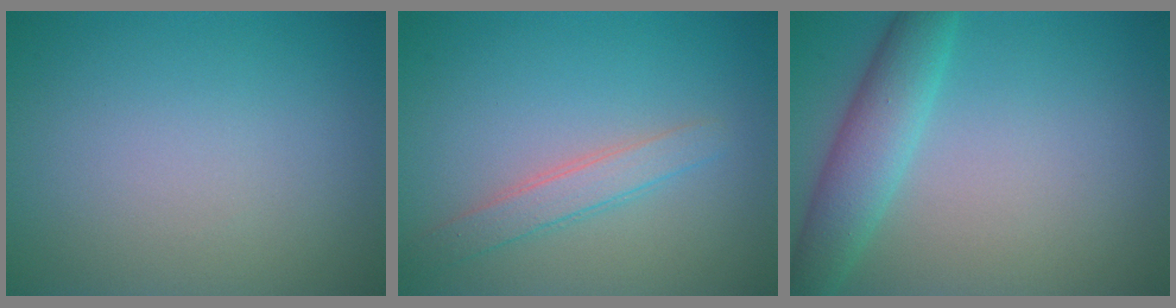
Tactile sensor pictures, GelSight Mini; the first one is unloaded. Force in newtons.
{"total": 2.3, "press": 2.3, "slide": 0.1}
{"total": 4.2, "press": 4.2, "slide": 0.2}